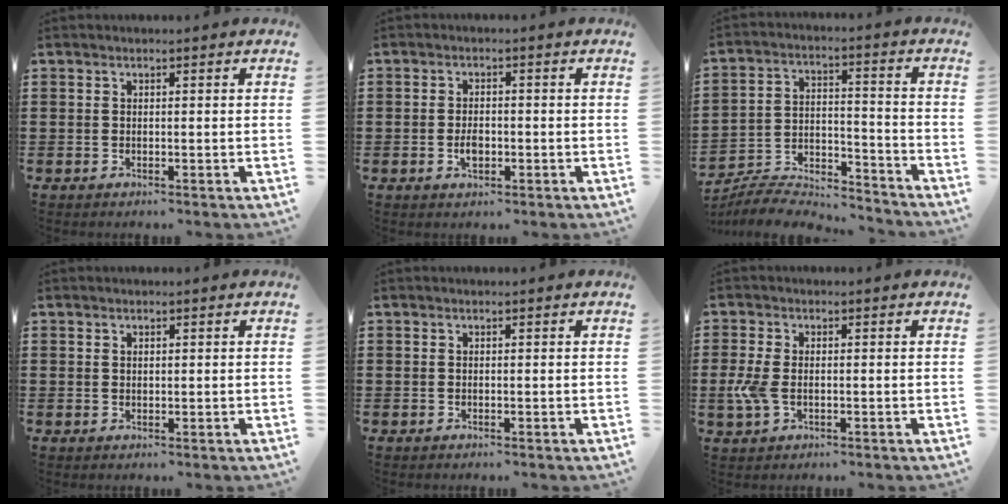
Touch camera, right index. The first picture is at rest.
{"total": 2.6, "force": [-0.7, 1.3, 2.1], "torque": [-0.041, 0.000, -0.011]}
{"total": 6.3, "force": [-6.1, 1.2, 1.0], "torque": [-0.028, 0.004, -0.125]}
{"total": 0.7, "force": [0.4, 0.4, 0.3], "torque": [-0.008, 0.002, 0.008]}
{"total": 0.0}
{"total": 4.4, "force": [-0.8, 2.4, 3.6], "torque": [-0.094, -0.008, -0.019]}